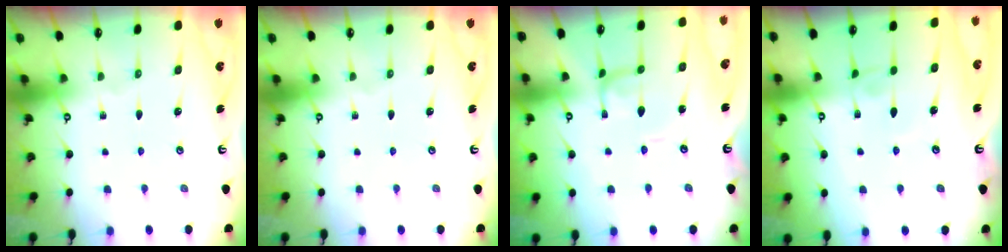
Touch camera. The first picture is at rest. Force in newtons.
{"total": 0.0}
{"total": 0.9, "press": 0.9, "slide": 0.2}
{"total": 3.8, "press": 3.8, "slide": 0.2}